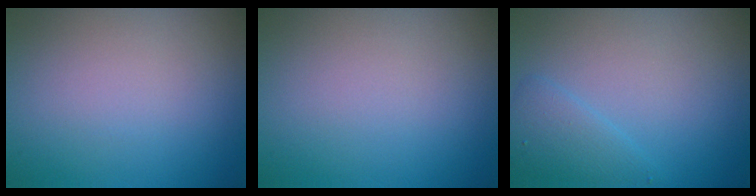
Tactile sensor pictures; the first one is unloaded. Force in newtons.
{"total": 0.0}
{"total": 2.0, "press": 2.0, "slide": 0.1}